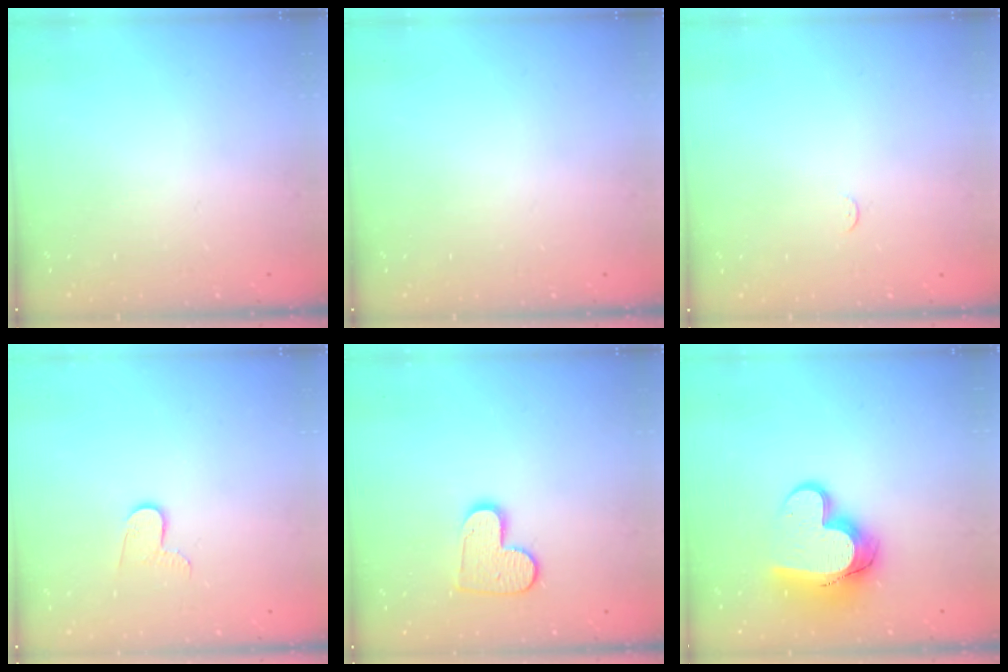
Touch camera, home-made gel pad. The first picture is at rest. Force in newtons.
{"total": 0.0}
{"total": 2.3, "press": 2.3, "slide": 0.3}
{"total": 5.9, "press": 5.8, "slide": 0.5}
{"total": 9.7, "press": 9.7, "slide": 0.5}
{"total": 14.5, "press": 14.5, "slide": 1.2}